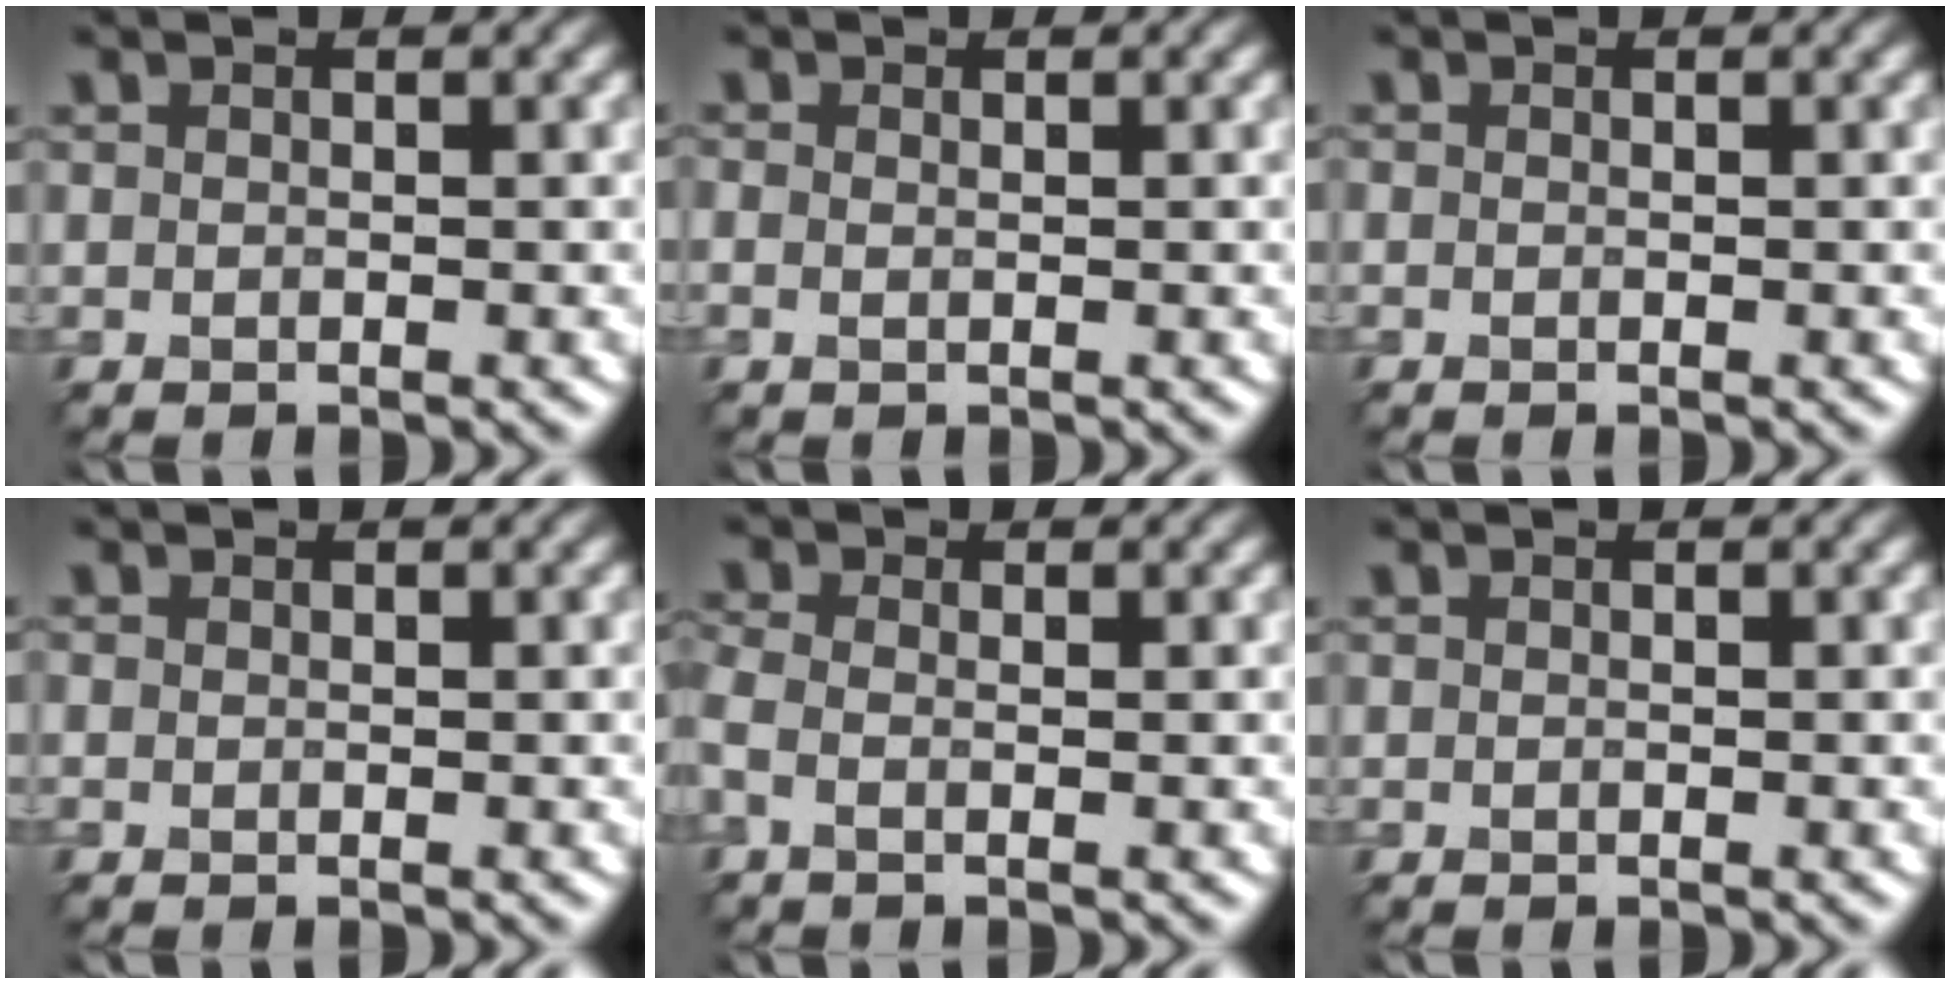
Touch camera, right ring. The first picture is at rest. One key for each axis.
{"total": 0.6, "fx": 0.0, "fy": 0.3, "fz": 0.5, "tx": -0.014, "ty": -0.002, "tz": -0.002}
{"total": 0.0}
{"total": 0.0}
{"total": 1.7, "fx": -0.4, "fy": 0.8, "fz": 1.5, "tx": -0.036, "ty": -0.006, "tz": -0.018}
{"total": 0.0}